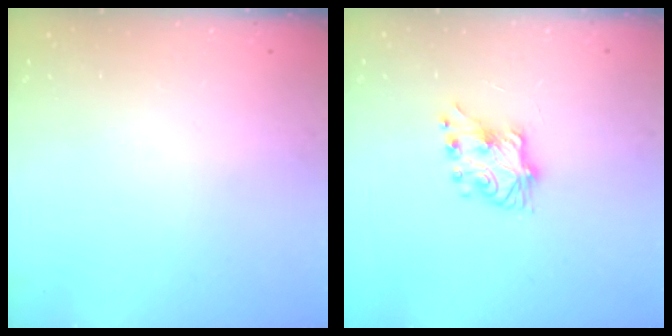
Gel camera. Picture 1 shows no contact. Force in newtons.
{"total": 7.1, "press": 7.1, "slide": 0.5}